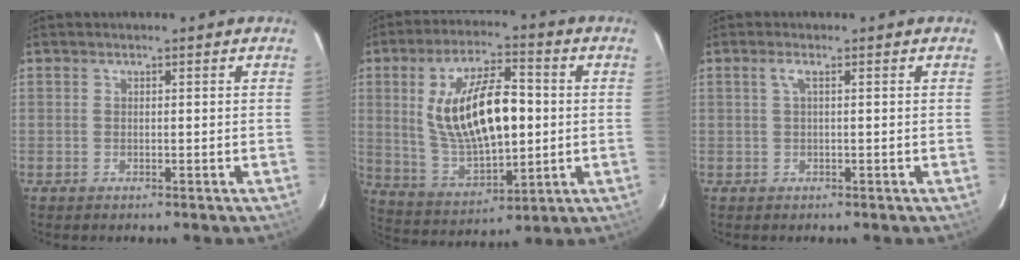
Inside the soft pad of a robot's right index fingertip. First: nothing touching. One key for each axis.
{"total": 18.4, "fx": 1.8, "fy": 7.8, "fz": 16.5, "tx": -0.312, "ty": 0.004, "tz": 0.051}
{"total": 1.3, "fx": 0.2, "fy": -0.2, "fz": 1.3, "tx": -0.024, "ty": 0.004, "tz": 0.003}